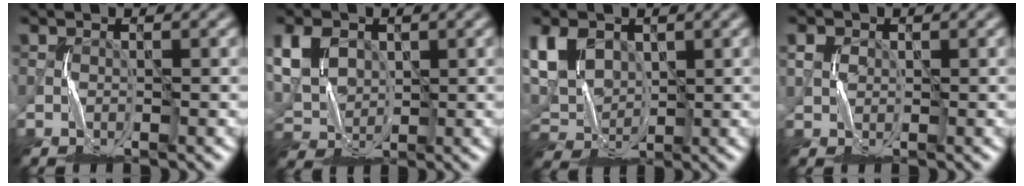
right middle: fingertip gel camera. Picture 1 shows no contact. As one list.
[{"total": 6.4, "force": [2.0, 4.6, 3.9], "torque": [-0.112, 0.013, 0.033]}, {"total": 6.2, "force": [2.1, 4.5, 3.8], "torque": [-0.106, 0.006, 0.037]}, {"total": 1.4, "force": [0.6, 1.2, 0.4], "torque": [-0.016, -0.002, 0.010]}]